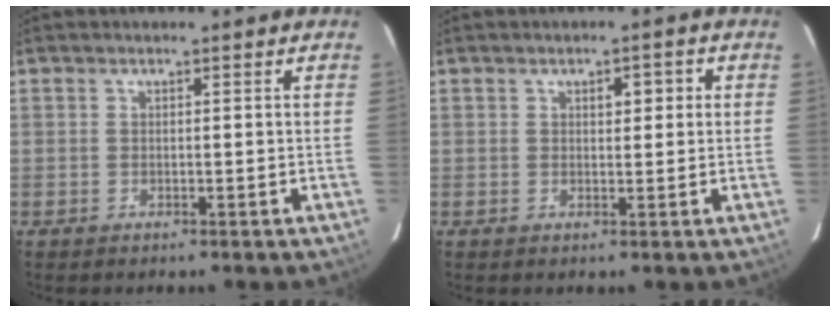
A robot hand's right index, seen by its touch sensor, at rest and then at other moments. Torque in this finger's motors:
{"motor_torque": [0.03, 0.00, 0.02, 0.02]}